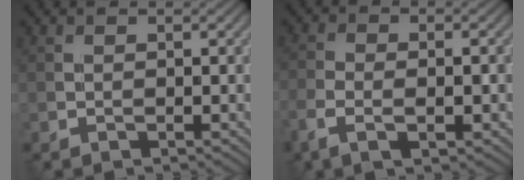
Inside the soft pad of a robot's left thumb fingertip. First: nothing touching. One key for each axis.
{"total": 4.7, "fx": -2.0, "fy": 1.9, "fz": 3.8, "tx": -0.084, "ty": -0.004, "tz": -0.040}